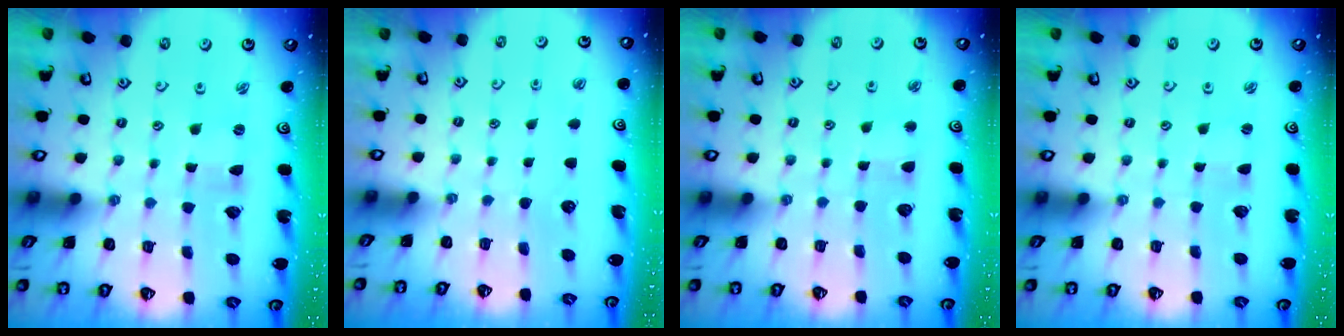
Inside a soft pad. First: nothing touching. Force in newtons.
{"total": 0.0}
{"total": 2.5, "press": 2.5, "slide": 0.3}
{"total": 1.0, "press": 0.9, "slide": 0.1}